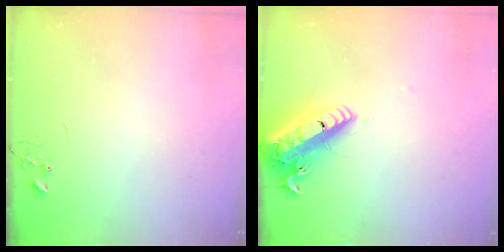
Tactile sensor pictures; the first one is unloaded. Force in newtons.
{"total": 19.5, "press": 19.2, "slide": 3.6}